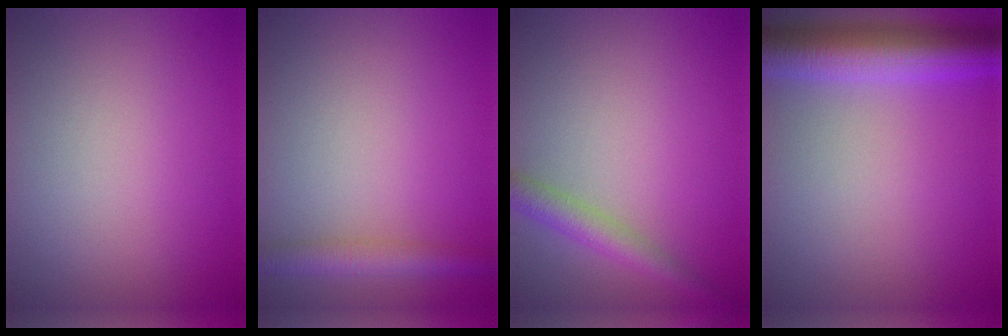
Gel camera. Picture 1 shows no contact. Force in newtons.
{"total": 3.0, "press": 3.0, "slide": 0.2}
{"total": 2.8, "press": 2.8, "slide": 0.1}
{"total": 7.3, "press": 7.3, "slide": 0.2}